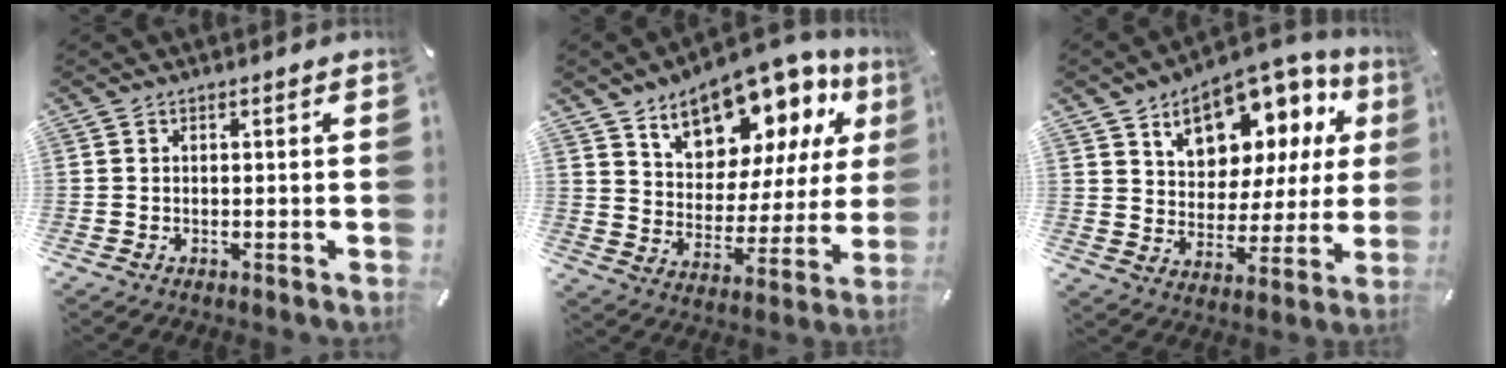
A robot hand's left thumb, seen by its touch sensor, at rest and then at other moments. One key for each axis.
{"total": 14.9, "fx": 11.8, "fy": 7.5, "fz": 5.3, "tx": -0.086, "ty": -0.100, "tz": 0.205}
{"total": 14.1, "fx": 9.3, "fy": 8.7, "fz": 6.1, "tx": -0.091, "ty": -0.071, "tz": 0.161}